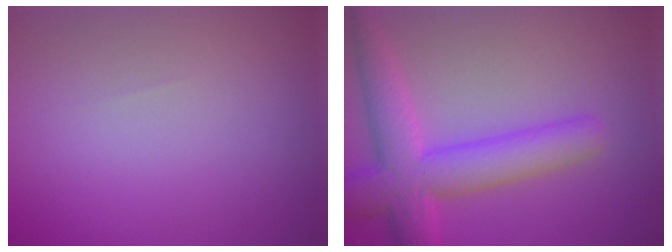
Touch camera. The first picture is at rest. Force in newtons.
{"total": 6.7, "press": 6.7, "slide": 0.2}